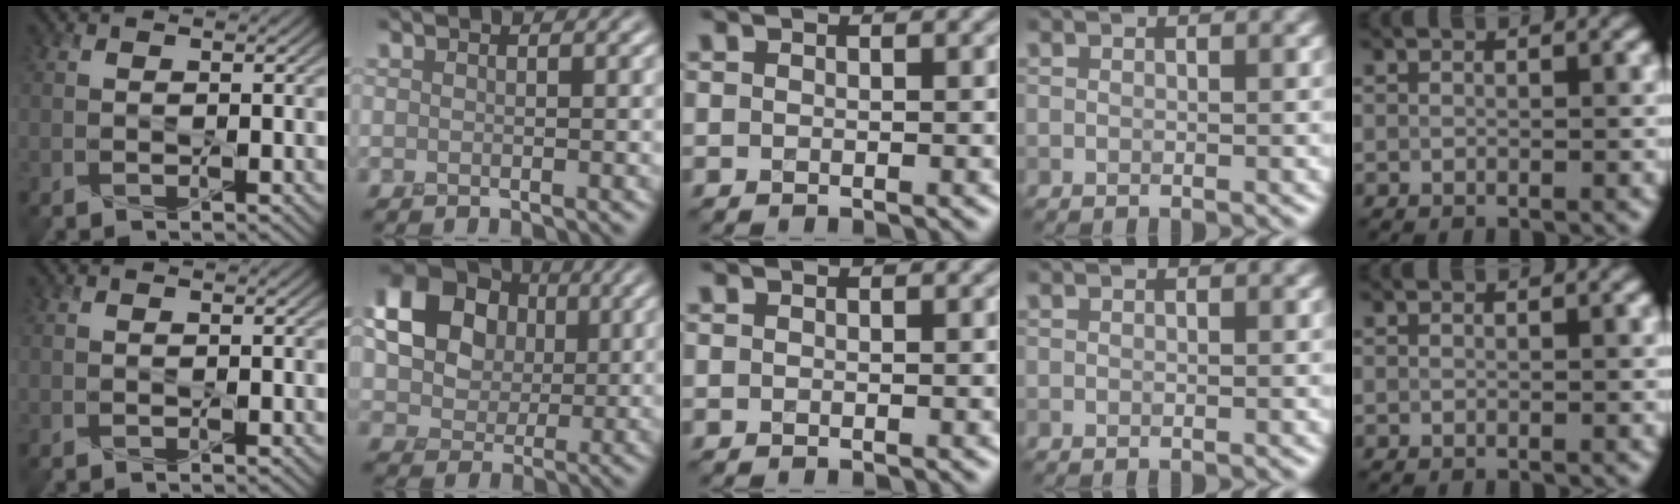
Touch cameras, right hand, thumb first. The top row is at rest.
{"index": {"total": 13.0, "force": [3.0, 10.9, 6.3], "torque": [-0.152, 0.026, 0.058]}}